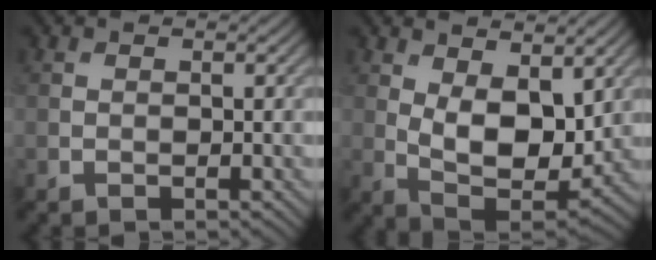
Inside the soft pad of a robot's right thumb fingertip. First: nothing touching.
{"total": 8.8, "force": [2.2, 4.8, 7.0], "torque": [-0.147, -0.015, 0.042]}